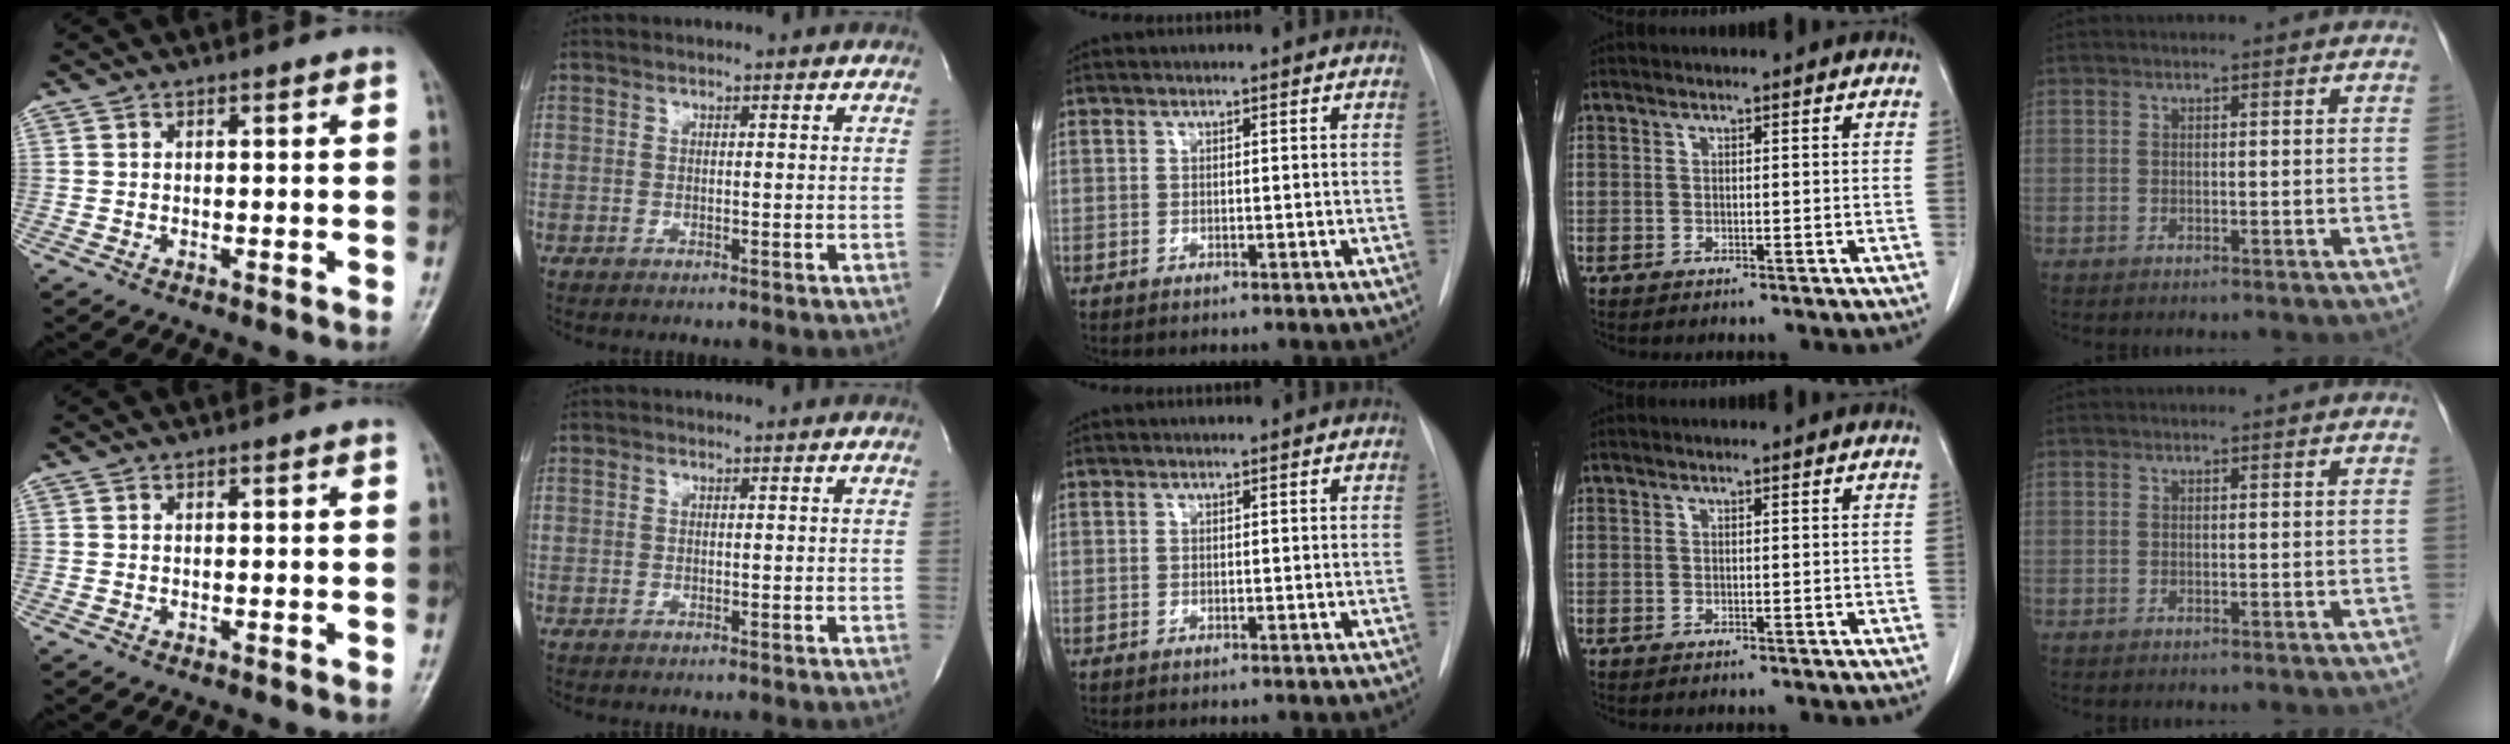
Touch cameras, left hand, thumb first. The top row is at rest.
{}